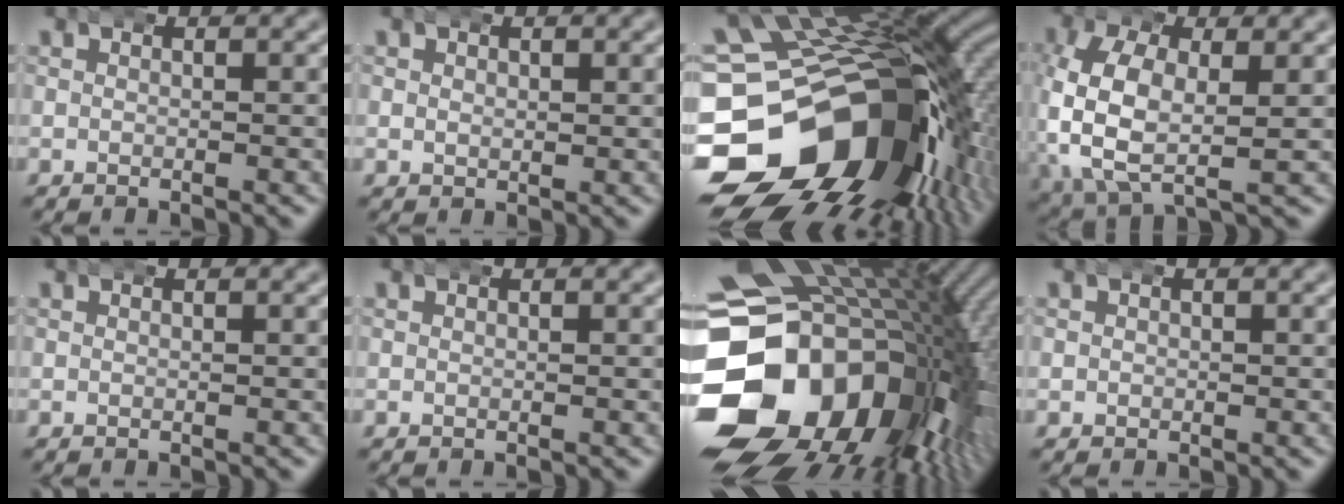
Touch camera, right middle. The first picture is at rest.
{"total": 1.0, "force": [0.4, 0.9, 0.4], "torque": [-0.010, -0.006, 0.013]}
{"total": 29.2, "force": [-3.6, 19.4, 21.5], "torque": [-0.358, -0.064, -0.039]}
{"total": 9.2, "force": [-0.1, 6.6, 6.4], "torque": [-0.171, -0.034, 0.012]}
{"total": 0.0}
{"total": 0.0}
{"total": 33.3, "force": [-3.1, 22.5, 24.4], "torque": [-0.385, -0.053, -0.044]}
{"total": 0.8, "force": [0.0, 0.8, 0.1], "torque": [-0.005, -0.004, 0.004]}